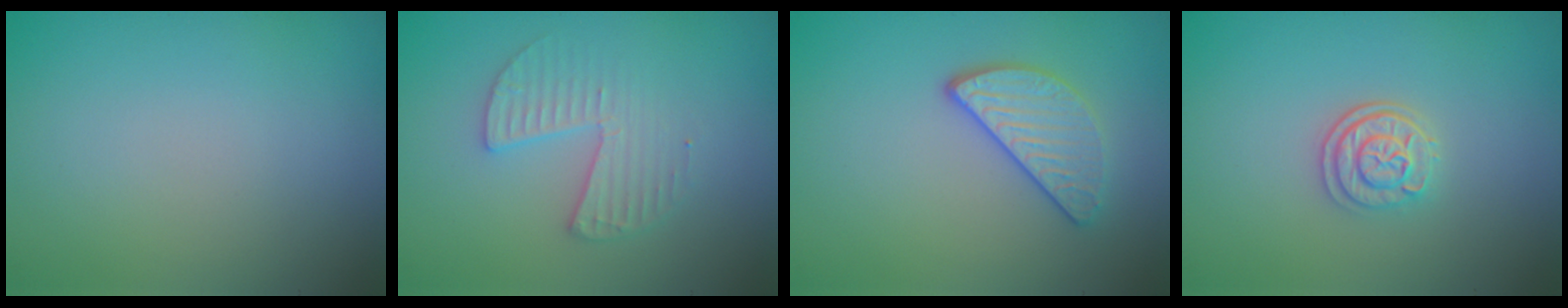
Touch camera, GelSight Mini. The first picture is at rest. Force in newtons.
{"total": 2.7, "press": 2.7, "slide": 0.3}
{"total": 3.0, "press": 2.6, "slide": 1.3}
{"total": 2.6, "press": 2.2, "slide": 1.3}